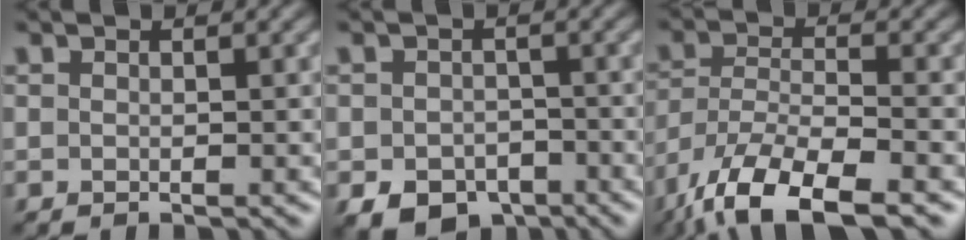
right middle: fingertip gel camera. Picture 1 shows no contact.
{"total": 5.0, "force": [-2.9, 3.4, 2.3], "torque": [-0.042, -0.013, -0.045]}
{"total": 10.4, "force": [-7.3, 3.5, 6.5], "torque": [-0.136, -0.018, -0.142]}